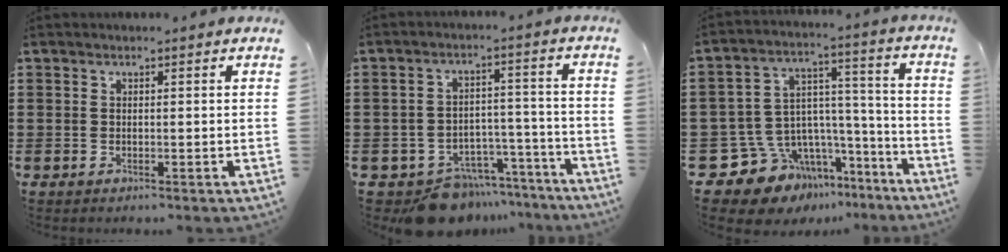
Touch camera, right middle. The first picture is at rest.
{"total": 6.5, "force": [-6.1, 2.2, 1.0], "torque": [-0.012, 0.027, -0.116]}
{"total": 10.4, "force": [-7.5, 6.9, 2.2], "torque": [-0.069, 0.002, -0.136]}